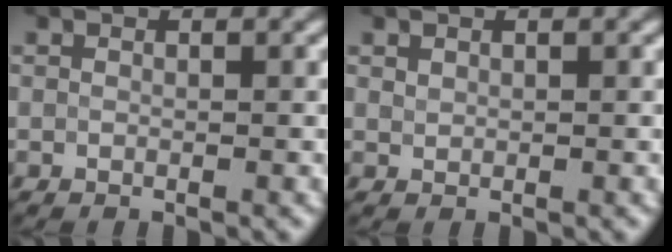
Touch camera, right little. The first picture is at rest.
{"total": 0.7, "force": [0.4, 0.5, 0.2], "torque": [-0.002, -0.001, 0.006]}